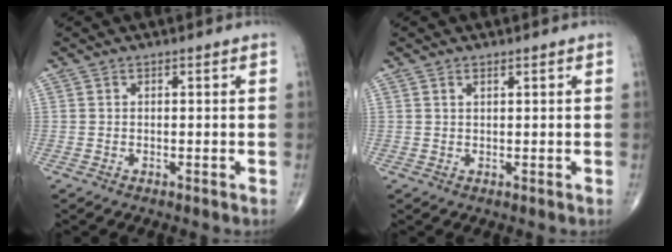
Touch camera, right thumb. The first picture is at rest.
{"total": 0.8, "force": [0.5, 0.3, 0.5], "torque": [-0.011, 0.000, 0.010]}